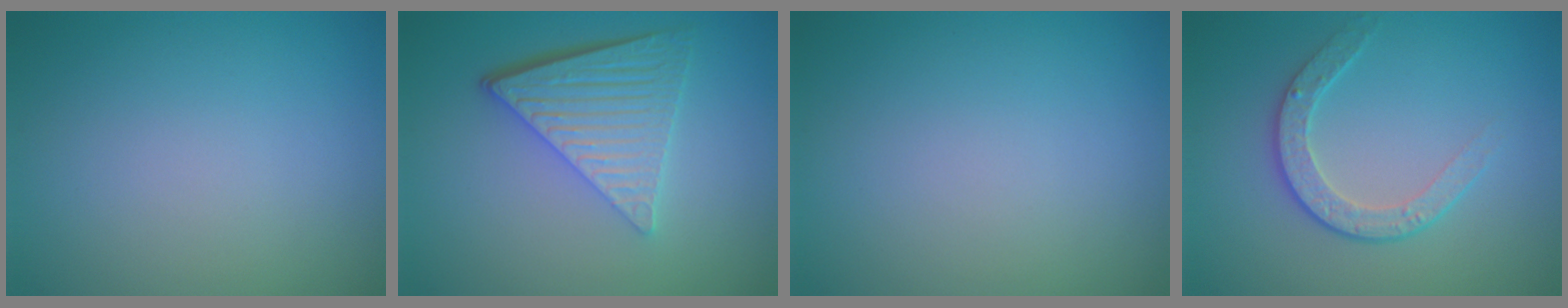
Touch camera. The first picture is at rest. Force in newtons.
{"total": 5.8, "press": 4.3, "slide": 4.0}
{"total": 0.0}
{"total": 2.6, "press": 2.0, "slide": 1.7}